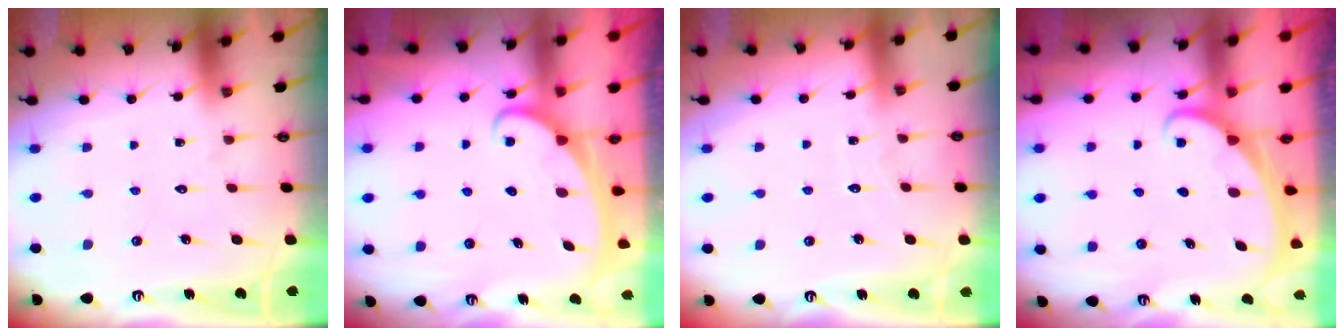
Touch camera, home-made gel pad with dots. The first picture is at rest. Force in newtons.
{"total": 2.6, "press": 2.6, "slide": 0.3}
{"total": 2.8, "press": 2.8, "slide": 0.3}
{"total": 1.6, "press": 1.6, "slide": 0.1}